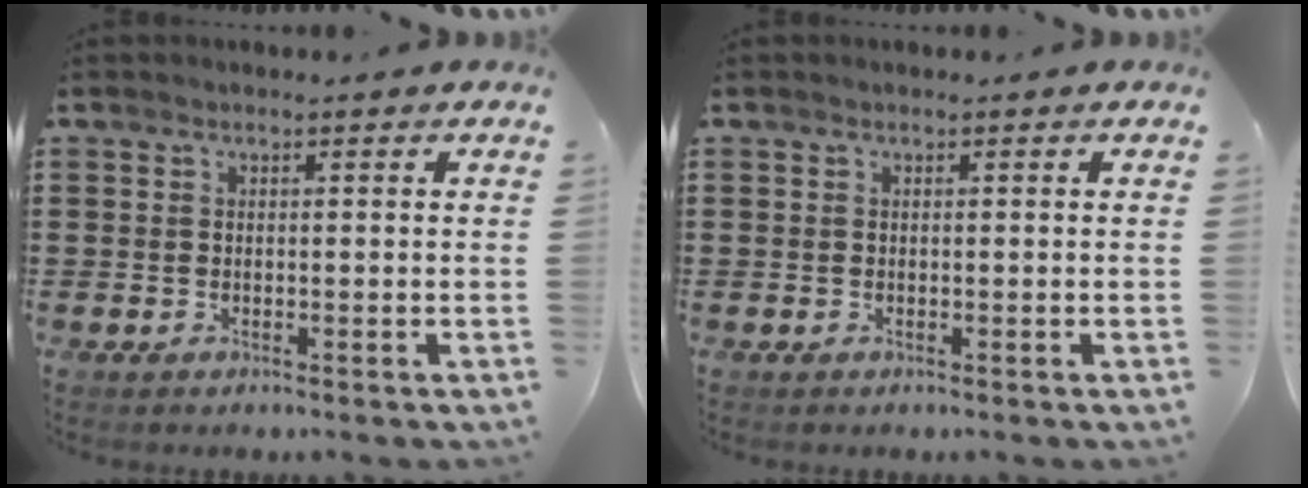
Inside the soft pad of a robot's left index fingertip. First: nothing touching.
{"total": 0.0}